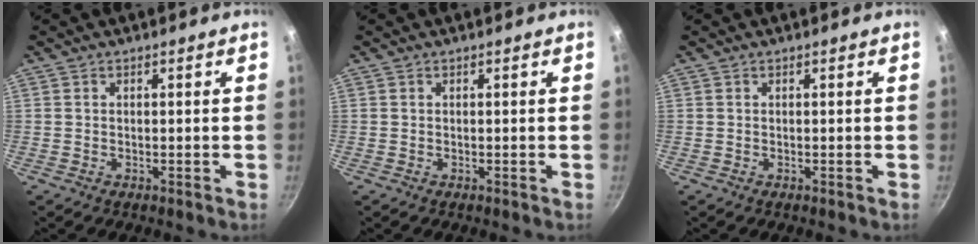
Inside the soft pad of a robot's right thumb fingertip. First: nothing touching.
{"total": 0.0}
{"total": 0.0}